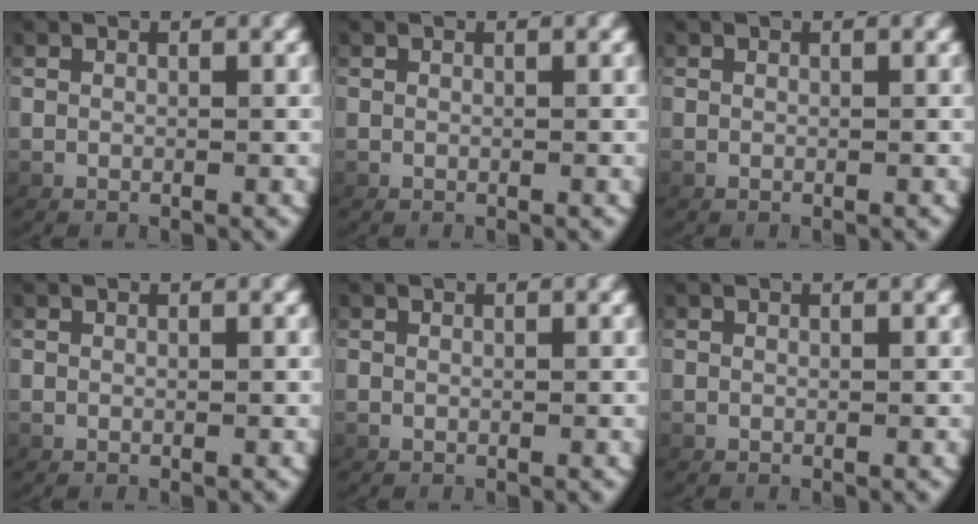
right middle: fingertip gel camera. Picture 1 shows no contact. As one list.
[{"total": 0.0}, {"total": 0.0}, {"total": 0.0}, {"total": 0.0}, {"total": 0.0}]